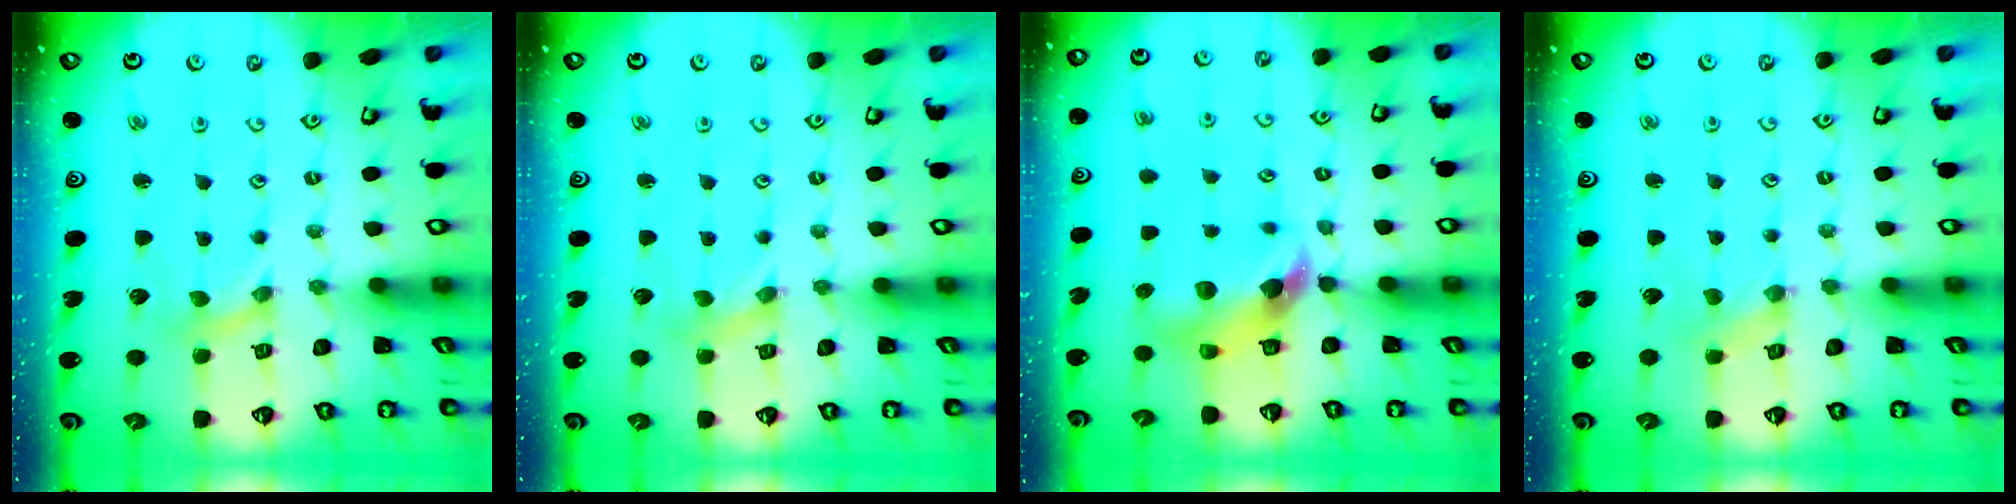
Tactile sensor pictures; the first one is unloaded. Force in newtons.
{"total": 1.0, "press": 1.0, "slide": 0.2}
{"total": 9.7, "press": 9.5, "slide": 1.7}
{"total": 0.0}